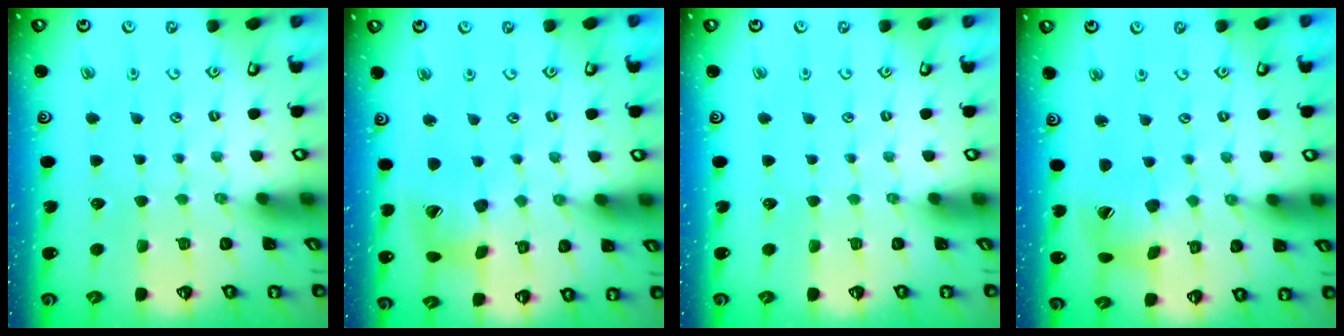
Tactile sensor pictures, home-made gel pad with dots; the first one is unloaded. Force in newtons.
{"total": 13.8, "press": 13.7, "slide": 1.9}
{"total": 0.0}
{"total": 10.1, "press": 10.0, "slide": 1.2}